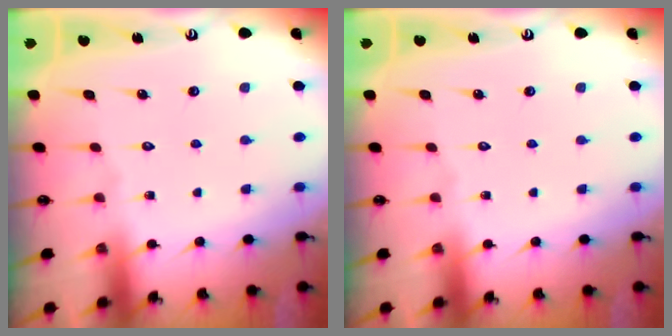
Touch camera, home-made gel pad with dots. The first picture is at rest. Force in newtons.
{"total": 0.0}